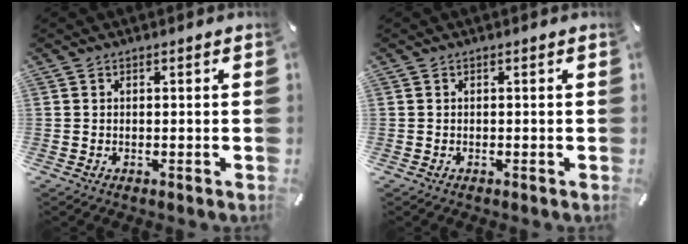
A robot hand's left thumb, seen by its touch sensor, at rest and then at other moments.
{"total": 0.0}